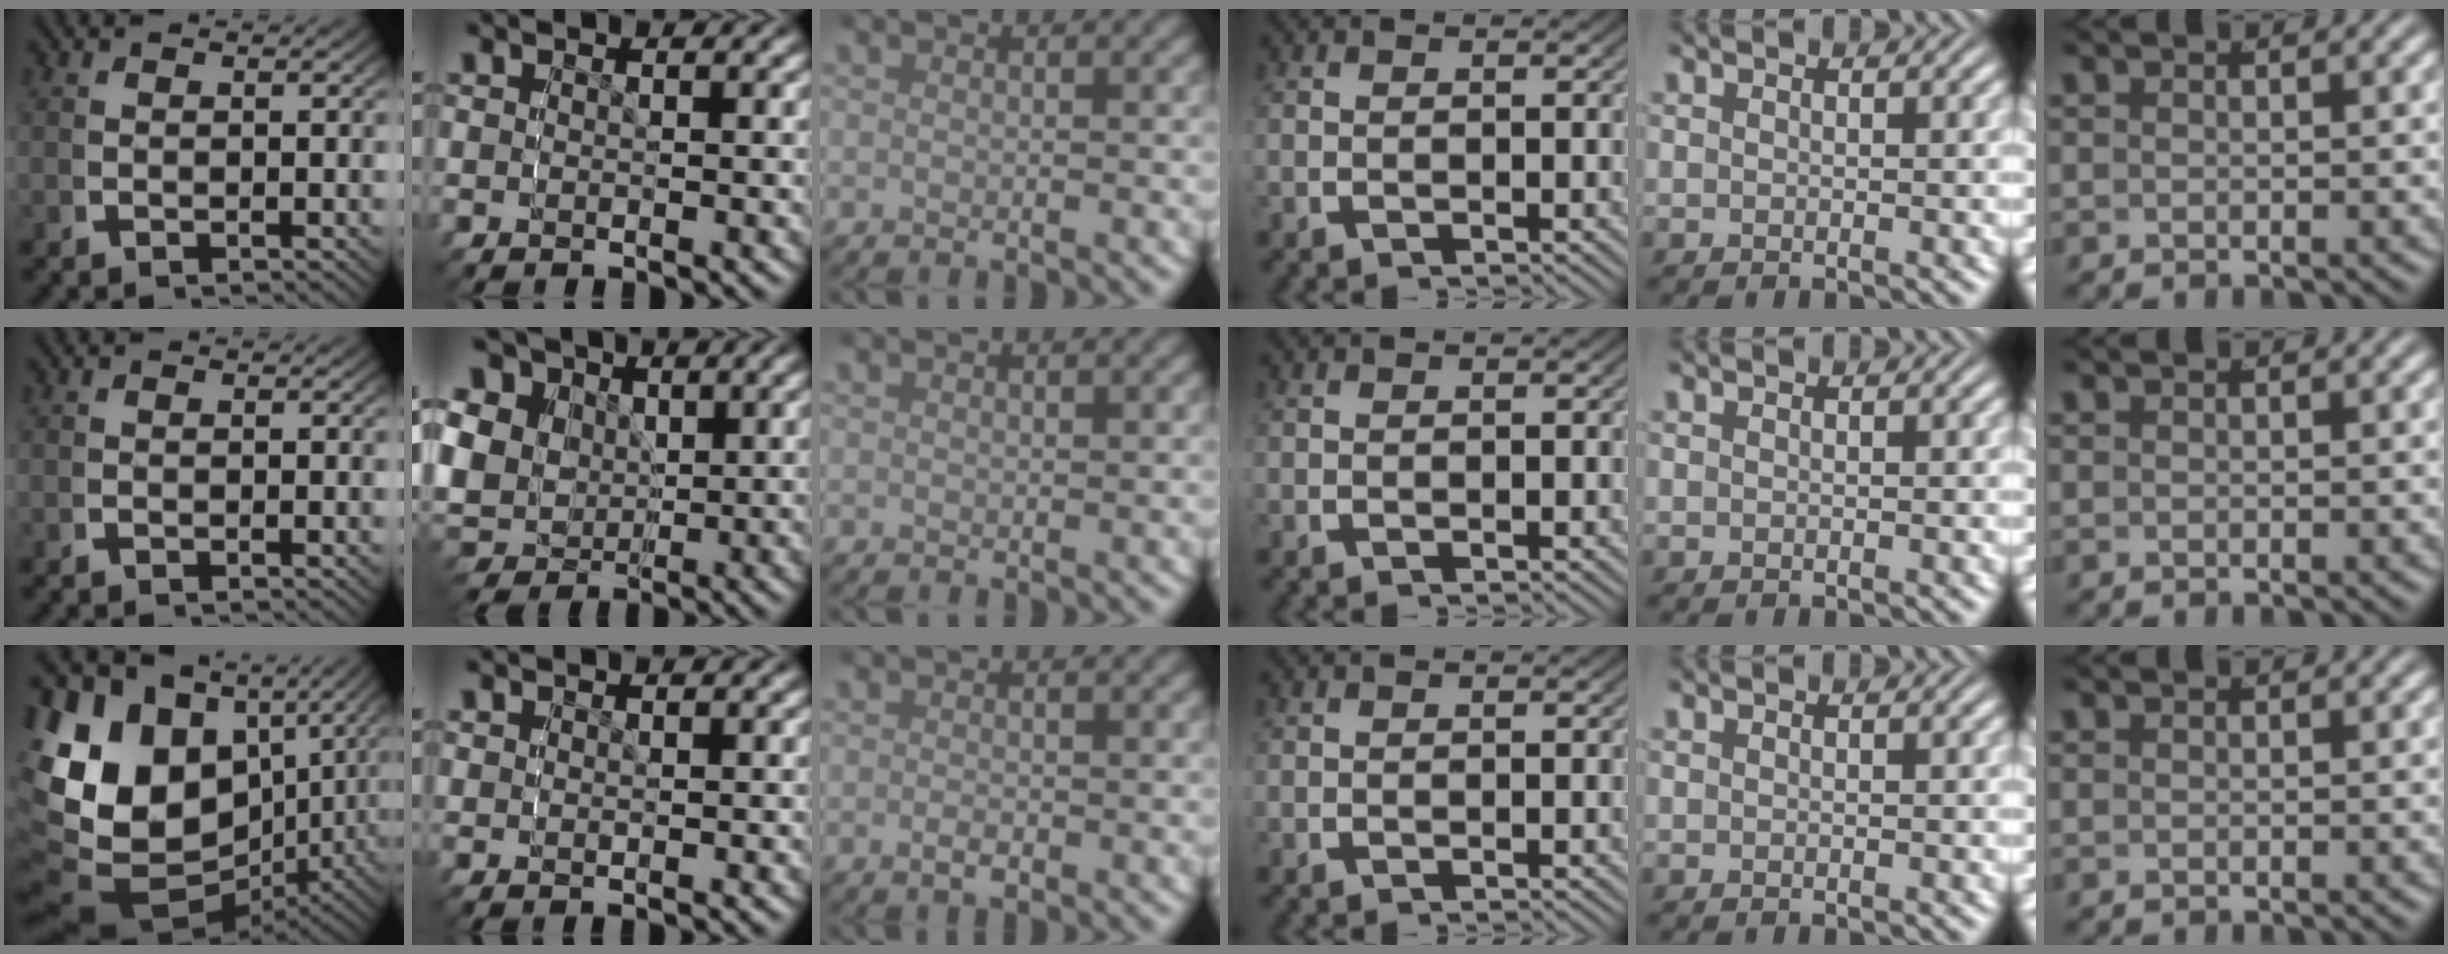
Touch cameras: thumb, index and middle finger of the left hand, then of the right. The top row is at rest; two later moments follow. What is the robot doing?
{"motion": "grasp_and_lifting", "object": "cloth"}